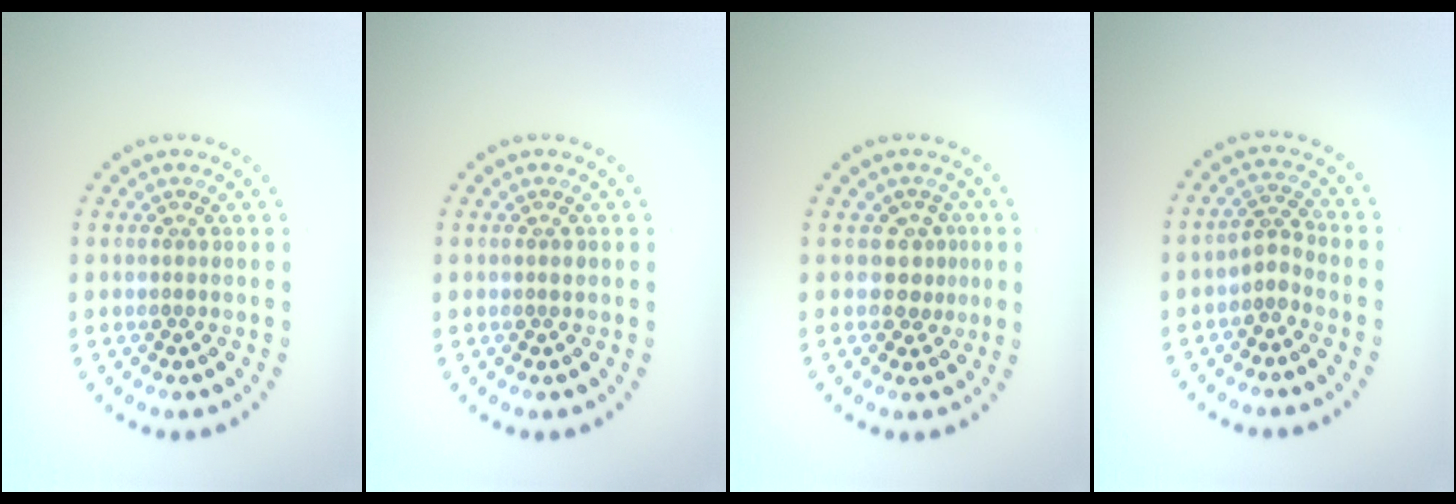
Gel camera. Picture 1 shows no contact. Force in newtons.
{"total": 0.5, "press": 0.4, "slide": 0.3}
{"total": 2.1, "press": 1.6, "slide": 1.3}
{"total": 1.7, "press": 1.3, "slide": 1.2}